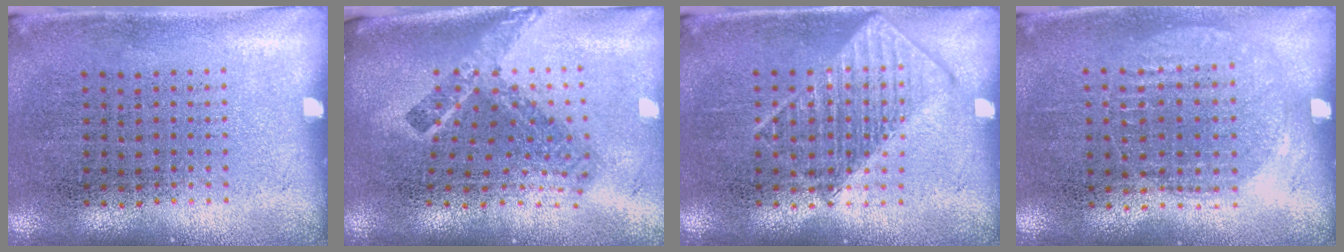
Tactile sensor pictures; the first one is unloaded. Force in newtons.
{"total": 2.4, "press": 1.6, "slide": 1.8}
{"total": 2.5, "press": 2.5, "slide": 0.4}
{"total": 1.0, "press": 0.9, "slide": 0.4}